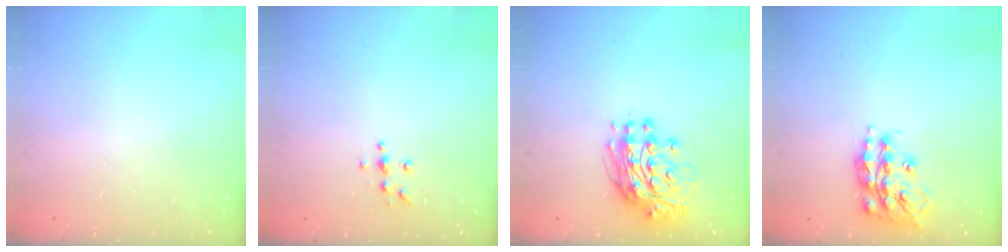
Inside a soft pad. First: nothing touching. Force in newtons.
{"total": 4.6, "press": 4.6, "slide": 0.5}
{"total": 12.2, "press": 12.1, "slide": 1.3}
{"total": 16.0, "press": 16.0, "slide": 1.2}